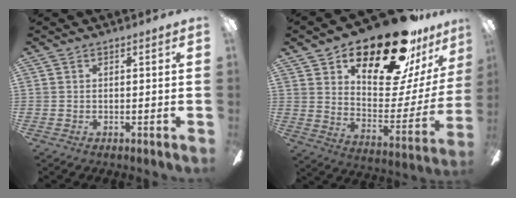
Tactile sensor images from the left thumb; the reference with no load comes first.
{"total": 25.6, "force": [20.0, 8.7, 13.4], "torque": [-0.183, -0.136, 0.331]}